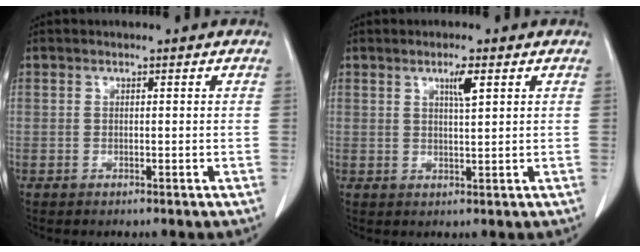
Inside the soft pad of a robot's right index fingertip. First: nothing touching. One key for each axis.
{"total": 2.9, "fx": 1.4, "fy": 0.2, "fz": 2.5, "tx": -0.044, "ty": -0.003, "tz": 0.023}